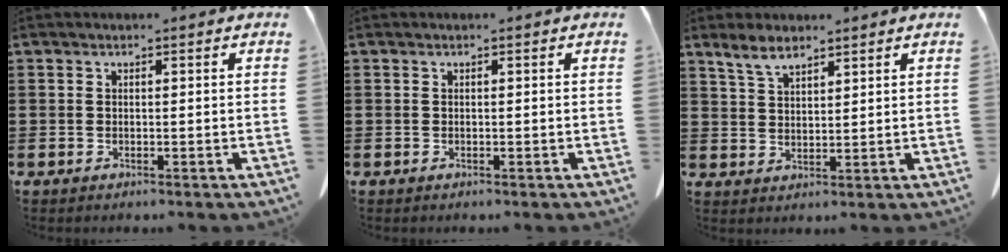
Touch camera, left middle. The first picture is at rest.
{"total": 0.0}
{"total": 4.0, "force": [3.0, 1.5, 2.3], "torque": [-0.054, 0.002, 0.056]}